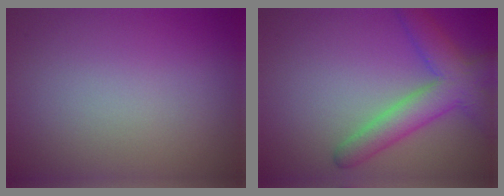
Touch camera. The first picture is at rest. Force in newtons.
{"total": 5.4, "press": 5.4, "slide": 0.2}